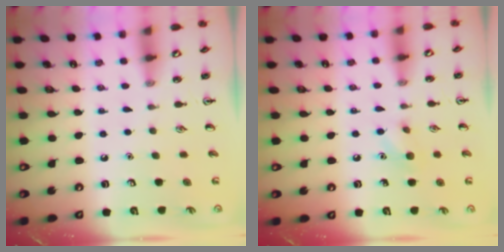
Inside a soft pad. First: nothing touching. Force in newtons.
{"total": 6.6, "press": 6.3, "slide": 2.0}